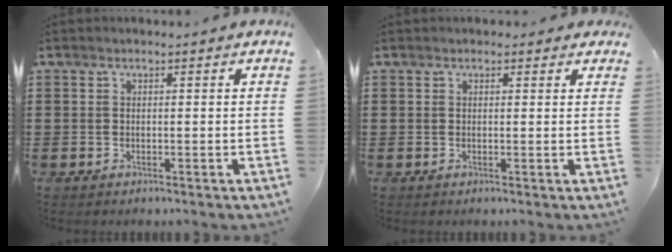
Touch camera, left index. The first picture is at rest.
{"total": 0.8, "force": [0.5, 0.5, 0.2], "torque": [0.002, 0.003, 0.008]}